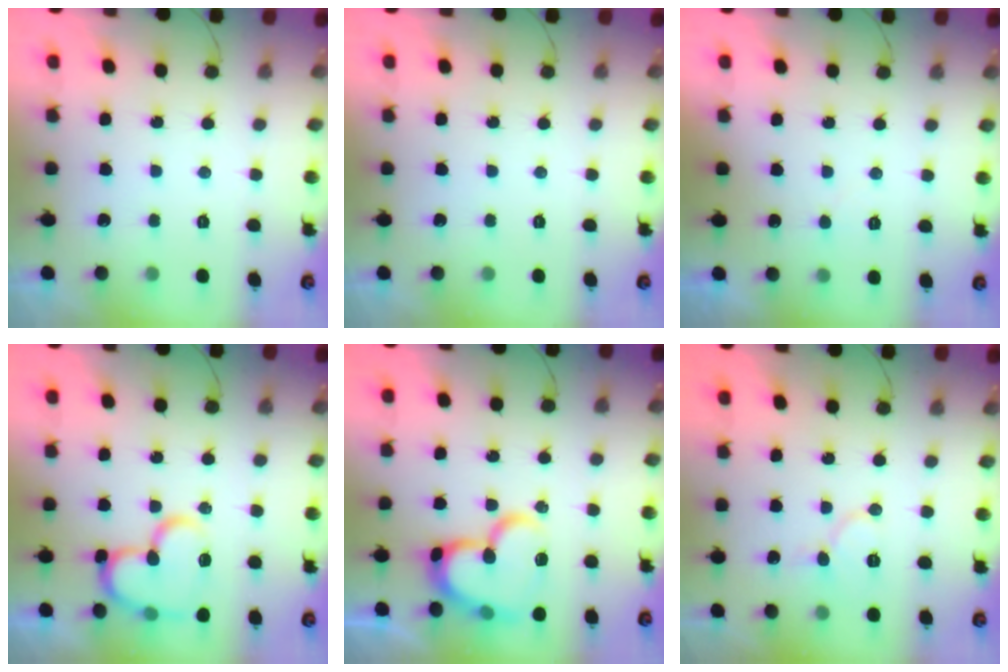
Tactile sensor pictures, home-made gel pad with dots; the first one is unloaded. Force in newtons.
{"total": 0.0}
{"total": 3.6, "press": 3.6, "slide": 0.1}
{"total": 16.6, "press": 16.5, "slide": 1.0}
{"total": 19.1, "press": 19.0, "slide": 2.0}
{"total": 7.6, "press": 7.5, "slide": 0.8}